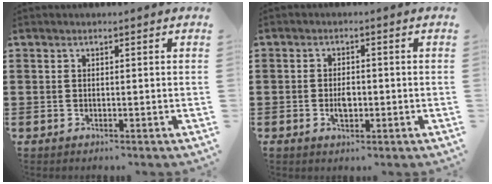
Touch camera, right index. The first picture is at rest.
{"total": 2.7, "force": [-0.5, 1.4, 2.2], "torque": [-0.033, -0.002, -0.010]}